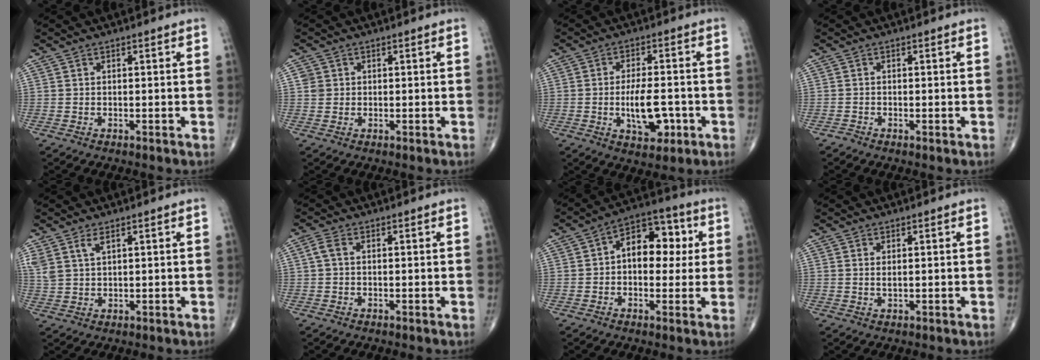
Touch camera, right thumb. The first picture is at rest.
{"total": 1.9, "force": [0.4, 1.8, 0.4], "torque": [0.003, 0.001, 0.007]}
{"total": 8.5, "force": [-2.0, 4.0, 7.2], "torque": [-0.109, 0.008, -0.025]}
{"total": 0.5, "force": [-0.3, 0.2, 0.3], "torque": [-0.006, -0.001, -0.008]}
{"total": 4.1, "force": [2.5, 1.7, 2.8], "torque": [-0.064, -0.004, 0.058]}
{"total": 1.9, "force": [0.2, 1.0, 1.6], "torque": [-0.038, 0.006, 0.001]}
{"total": 11.7, "force": [1.5, 7.4, 8.9], "torque": [-0.089, 0.026, 0.013]}
{"total": 0.9, "force": [0.3, 0.3, 0.8], "torque": [-0.015, -0.003, 0.006]}